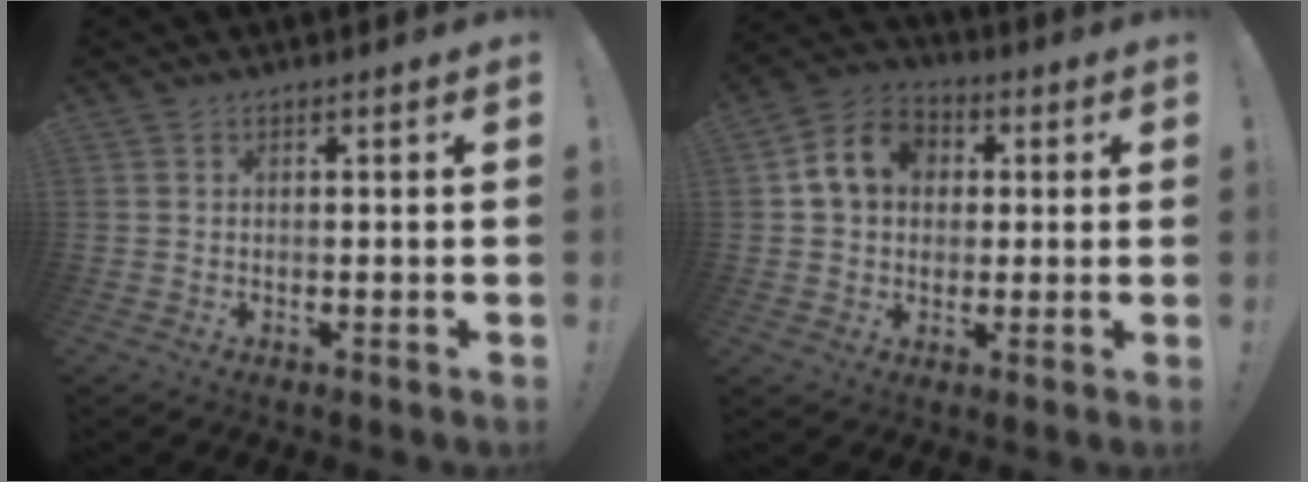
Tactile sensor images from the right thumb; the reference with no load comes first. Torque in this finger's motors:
{"motor_torque": [0.29, 0.29, 0.01, 0.14, 0.26]}